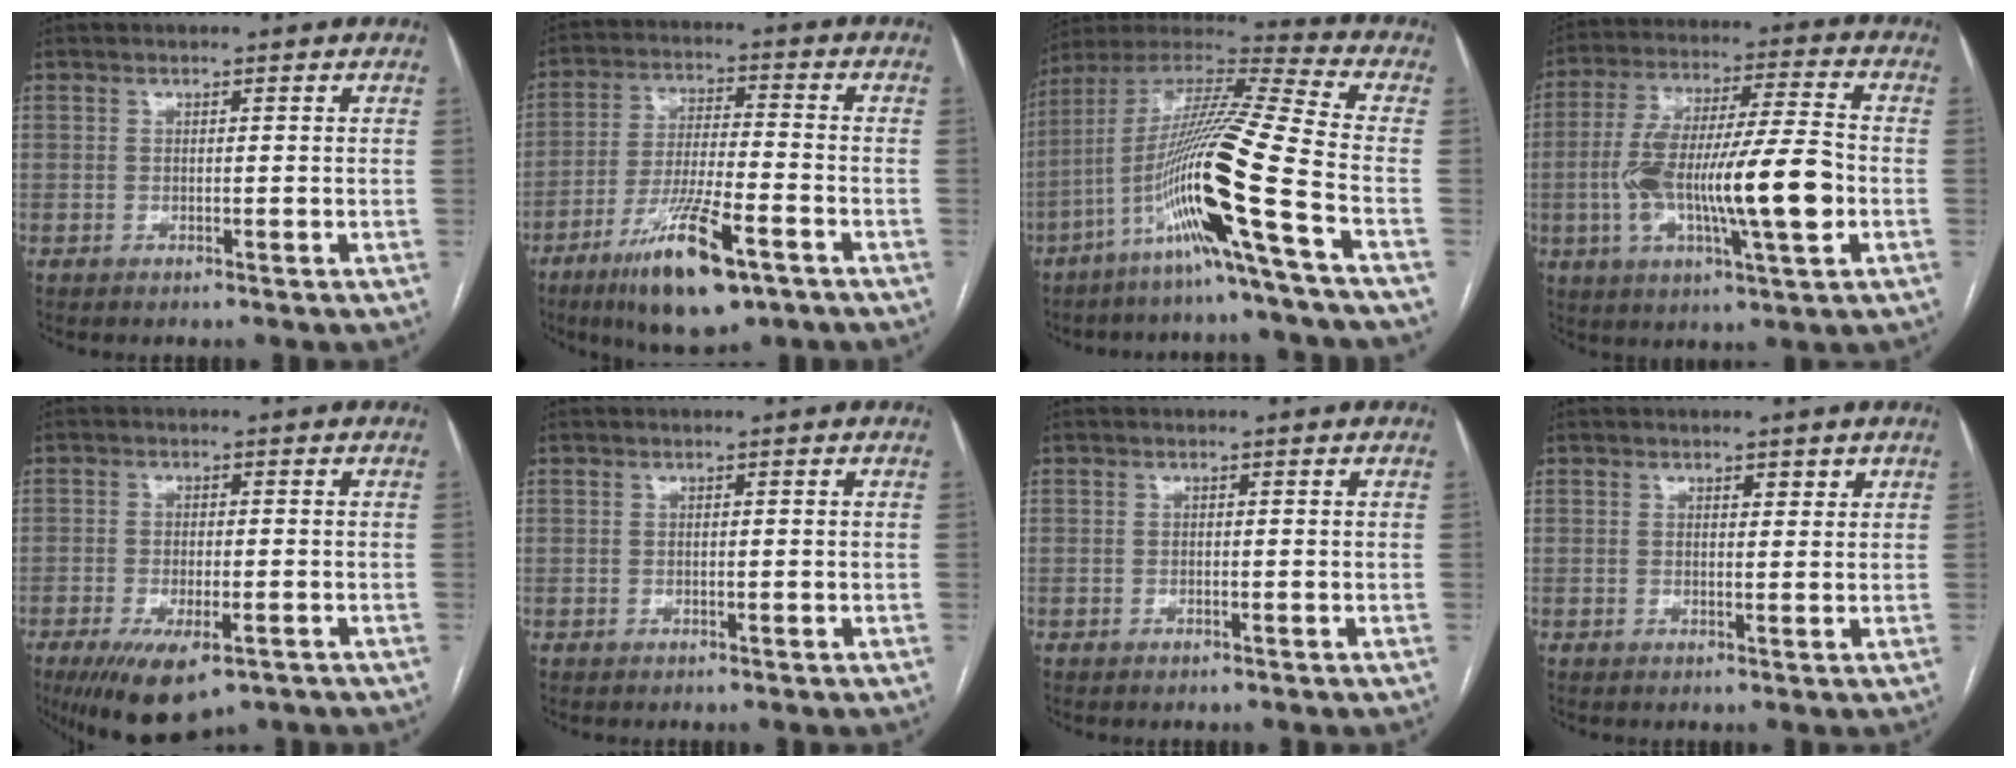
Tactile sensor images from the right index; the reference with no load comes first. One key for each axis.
{"total": 13.8, "fx": -7.9, "fy": 2.6, "fz": 11.1, "tx": -0.207, "ty": -0.023, "tz": -0.131}
{"total": 19.0, "fx": -7.8, "fy": -2.2, "fz": 17.2, "tx": -0.341, "ty": -0.012, "tz": -0.154}
{"total": 17.7, "fx": -3.2, "fy": 2.5, "fz": 17.2, "tx": -0.320, "ty": 0.008, "tz": -0.052}
{"total": 9.7, "fx": -5.8, "fy": 3.3, "fz": 6.9, "tx": -0.115, "ty": -0.020, "tz": -0.087}
{"total": 0.0}
{"total": 0.0}
{"total": 1.5, "fx": 1.1, "fy": 0.7, "fz": 0.7, "tx": -0.008, "ty": 0.000, "tz": 0.015}